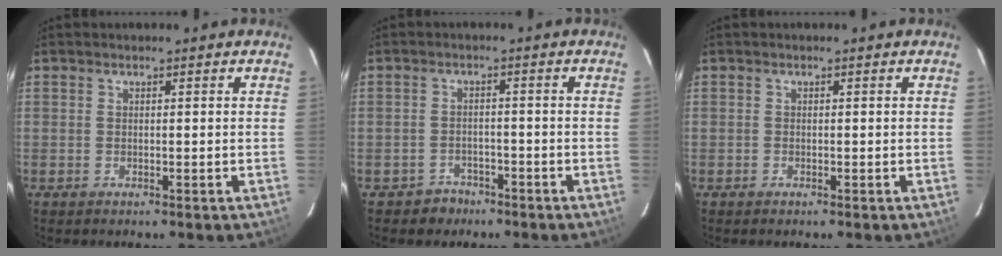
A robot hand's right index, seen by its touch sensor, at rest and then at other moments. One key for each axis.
{"total": 3.8, "fx": -2.7, "fy": 2.6, "fz": 0.0, "tx": -0.010, "ty": 0.015, "tz": -0.038}
{"total": 0.0}